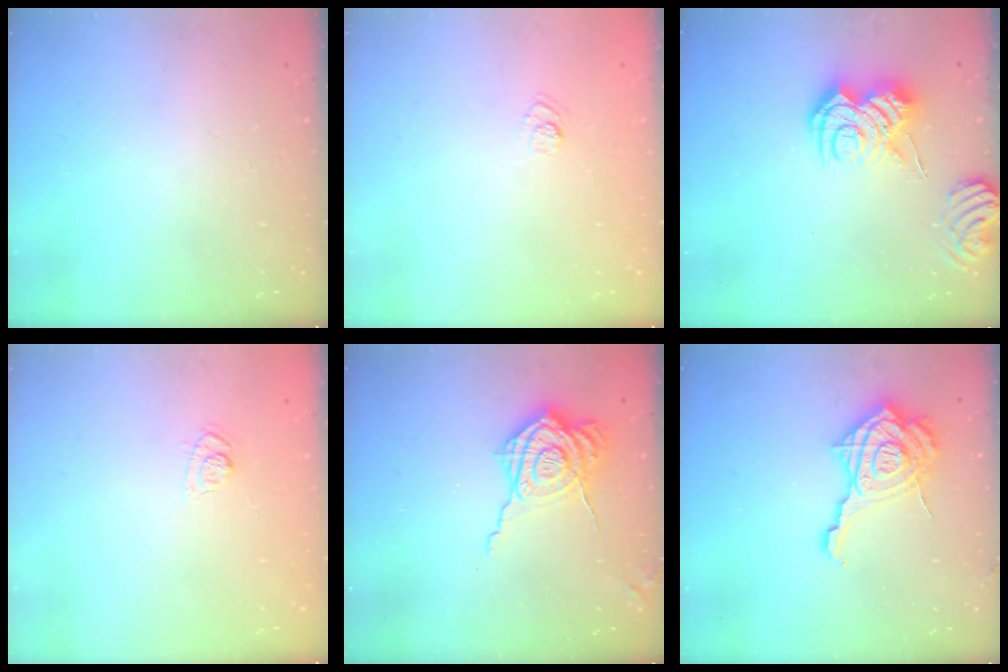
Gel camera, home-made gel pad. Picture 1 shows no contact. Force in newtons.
{"total": 3.1, "press": 2.8, "slide": 1.3}
{"total": 10.1, "press": 10.1, "slide": 1.0}
{"total": 4.8, "press": 4.5, "slide": 1.7}
{"total": 15.9, "press": 15.9, "slide": 1.2}
{"total": 20.0, "press": 19.8, "slide": 2.1}